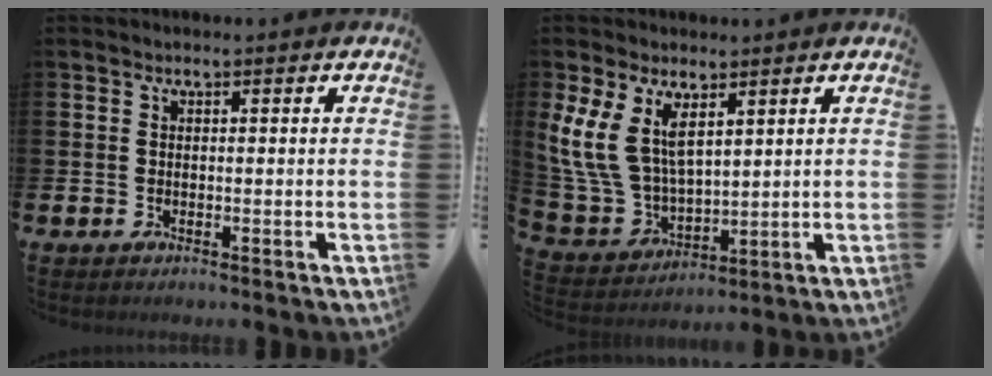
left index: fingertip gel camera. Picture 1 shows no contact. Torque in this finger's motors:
{"motor_torque": [0.62, 0.02, 0.39, 0.21]}